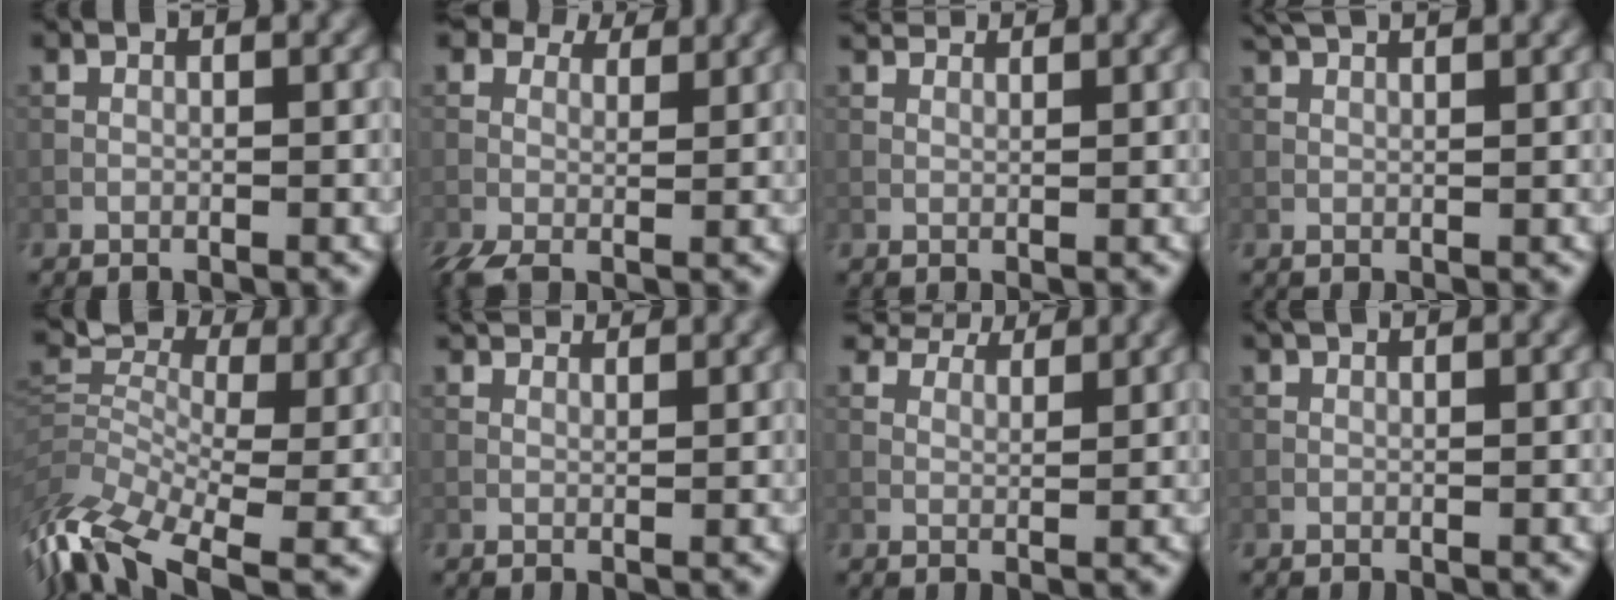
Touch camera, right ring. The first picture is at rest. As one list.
[{"total": 5.4, "force": [2.1, 3.4, 3.6], "torque": [-0.087, -0.004, 0.032]}, {"total": 2.7, "force": [2.4, 0.8, 1.1], "torque": [-0.025, -0.002, 0.037]}, {"total": 4.1, "force": [3.1, 1.2, 2.3], "torque": [-0.026, 0.017, 0.024]}, {"total": 10.0, "force": [-3.2, 5.8, 7.5], "torque": [-0.184, 0.008, -0.066]}, {"total": 4.4, "force": [3.8, 1.2, 1.8], "torque": [-0.039, 0.006, 0.051]}, {"total": 7.5, "force": [6.3, 2.9, 2.9], "torque": [-0.084, -0.002, 0.108]}, {"total": 1.7, "force": [1.4, 0.4, 0.9], "torque": [-0.020, -0.001, 0.014]}]